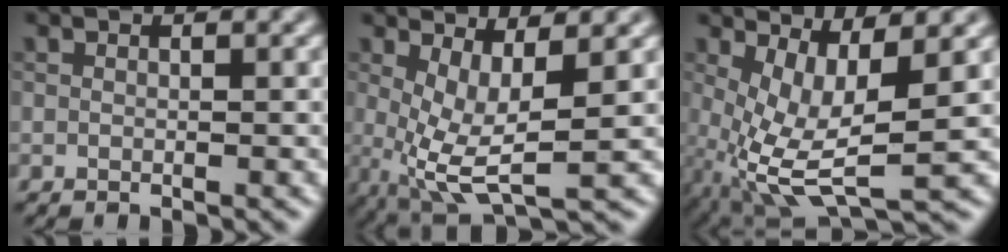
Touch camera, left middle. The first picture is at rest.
{"total": 5.7, "force": [0.5, 1.9, 5.3], "torque": [-0.106, -0.011, 0.014]}
{"total": 7.3, "force": [0.2, 2.7, 6.7], "torque": [-0.144, -0.010, 0.006]}